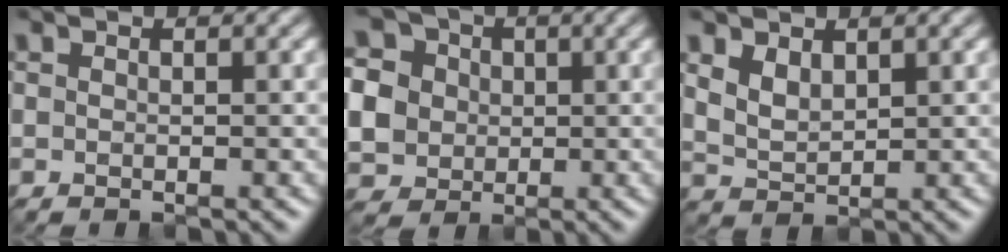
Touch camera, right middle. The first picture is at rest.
{"total": 10.3, "force": [0.5, 9.5, 4.1], "torque": [-0.120, 0.012, -0.010]}
{"total": 2.4, "force": [1.4, 1.4, 1.4], "torque": [-0.033, -0.005, 0.035]}